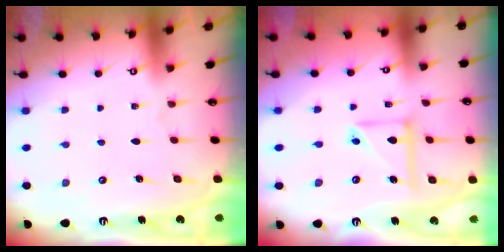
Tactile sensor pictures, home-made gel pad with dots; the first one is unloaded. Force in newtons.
{"total": 9.4, "press": 9.4, "slide": 0.7}